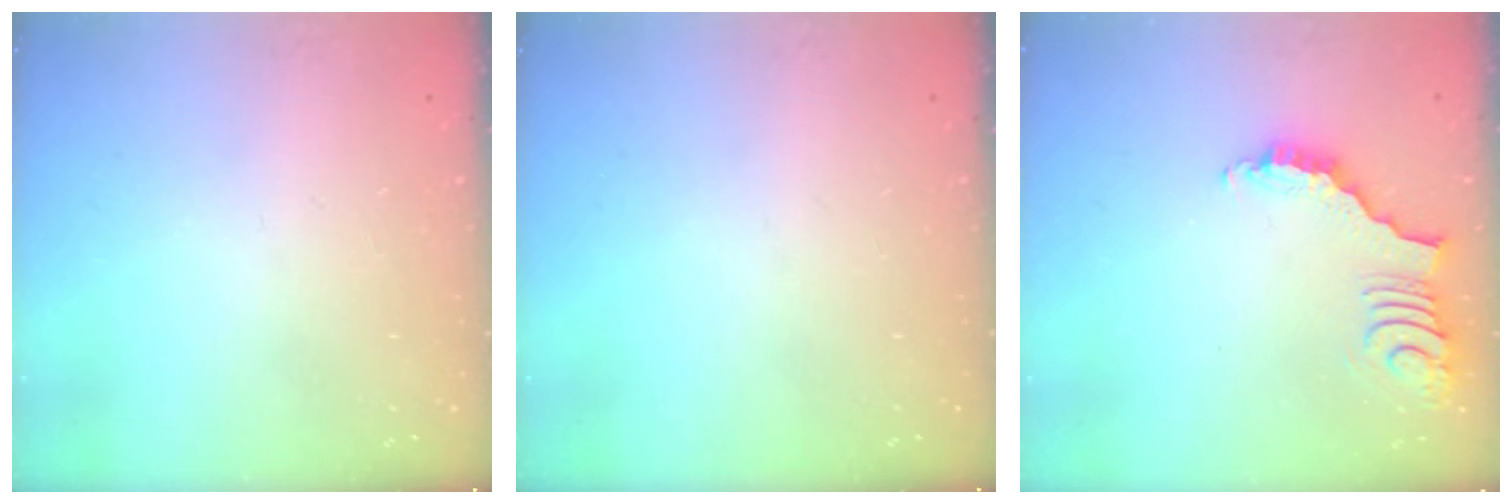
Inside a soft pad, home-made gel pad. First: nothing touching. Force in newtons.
{"total": 0.0}
{"total": 3.7, "press": 3.6, "slide": 0.7}